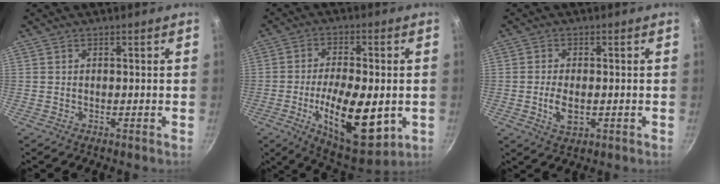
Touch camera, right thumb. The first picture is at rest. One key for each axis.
{"total": 17.3, "fx": -3.6, "fy": 7.3, "fz": 15.3, "tx": -0.233, "ty": 0.000, "tz": -0.050}
{"total": 4.7, "fx": -1.0, "fy": 2.5, "fz": 3.9, "tx": -0.076, "ty": -0.003, "tz": -0.014}